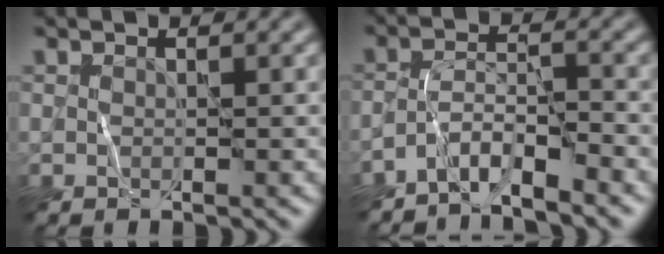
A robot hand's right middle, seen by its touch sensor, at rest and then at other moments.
{"total": 3.6, "force": [-3.2, 0.4, 1.6], "torque": [-0.031, 0.005, -0.069]}